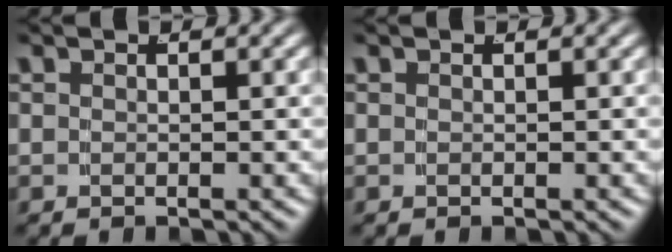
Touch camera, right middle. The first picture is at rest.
{"total": 0.0}